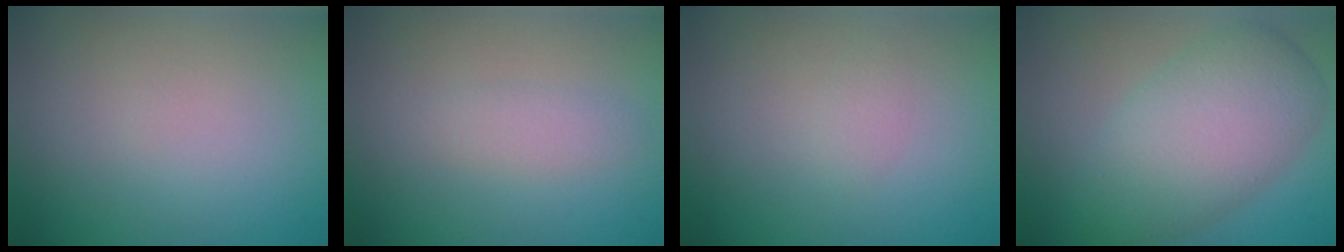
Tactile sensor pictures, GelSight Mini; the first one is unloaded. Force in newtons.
{"total": 1.4, "press": 1.4, "slide": 0.0}
{"total": 0.8, "press": 0.8, "slide": 0.0}
{"total": 7.2, "press": 7.2, "slide": 0.1}